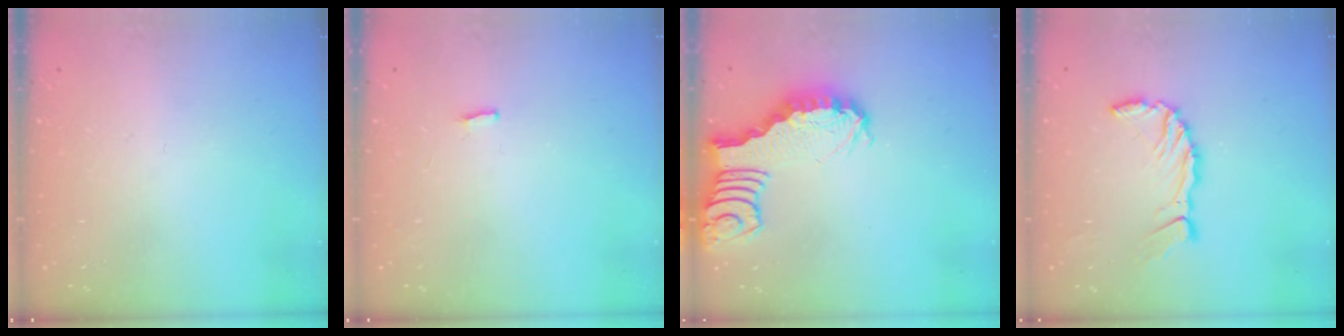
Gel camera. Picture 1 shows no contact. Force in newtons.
{"total": 0.0}
{"total": 3.1, "press": 3.1, "slide": 0.5}
{"total": 8.2, "press": 8.0, "slide": 1.5}